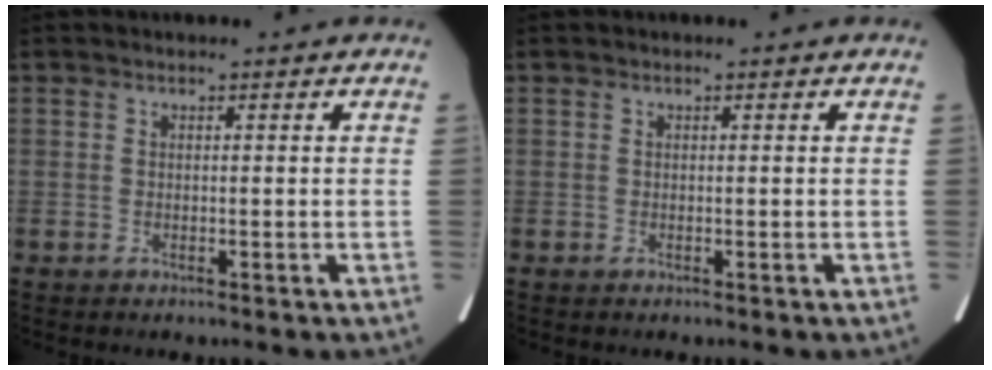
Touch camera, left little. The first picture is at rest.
{"total": 0.0}